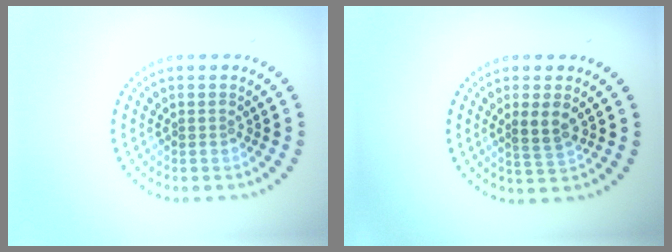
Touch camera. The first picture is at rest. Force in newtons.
{"total": 2.1, "press": 2.0, "slide": 0.7}